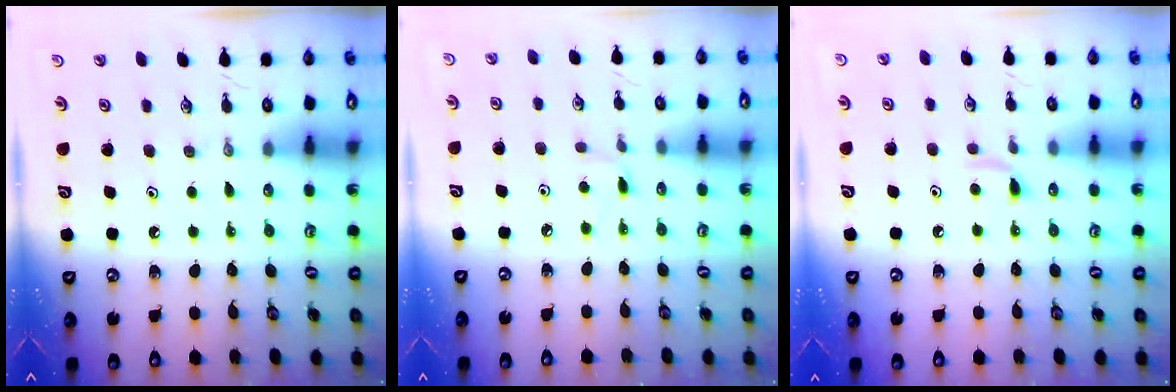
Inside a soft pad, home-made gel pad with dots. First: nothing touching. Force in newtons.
{"total": 2.8, "press": 2.7, "slide": 0.5}
{"total": 5.6, "press": 5.5, "slide": 0.5}